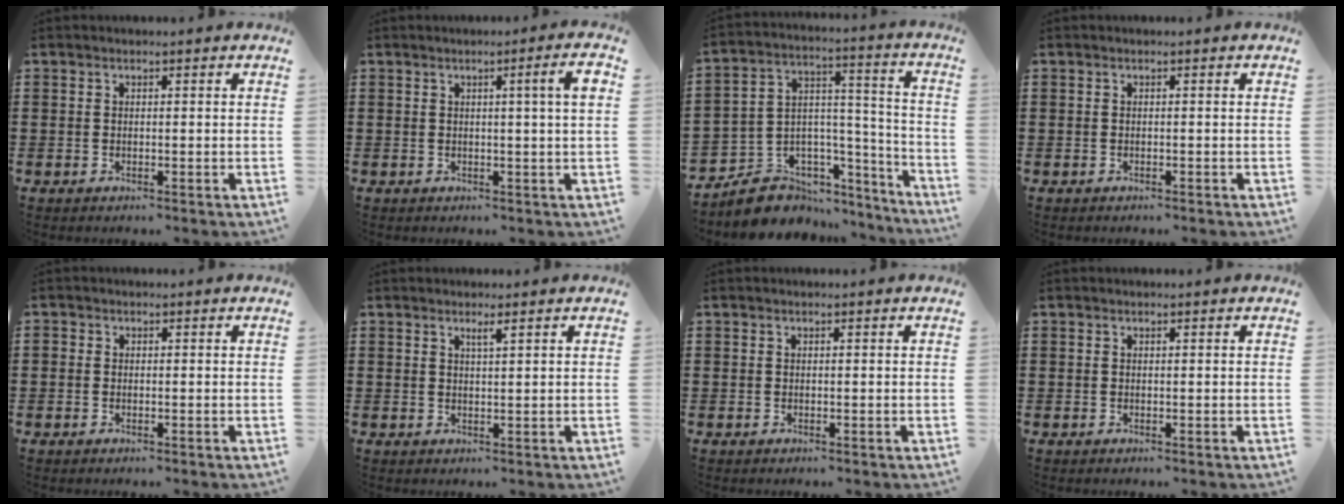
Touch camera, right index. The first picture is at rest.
{"total": 4.2, "force": [0.9, -0.3, 4.1], "torque": [-0.068, -0.007, 0.010]}
{"total": 6.3, "force": [-4.6, 4.3, 0.1], "torque": [-0.021, -0.007, -0.081]}
{"total": 0.0}
{"total": 0.6, "force": [-0.3, 0.5, 0.1], "torque": [-0.002, 0.003, -0.007]}
{"total": 1.4, "force": [0.9, 0.0, 1.1], "torque": [-0.021, 0.000, 0.015]}
{"total": 0.0}
{"total": 0.0}